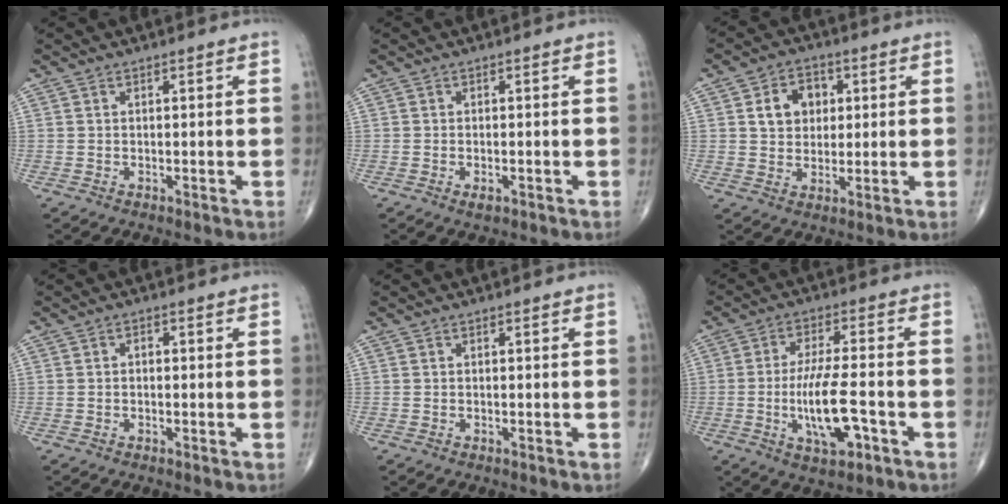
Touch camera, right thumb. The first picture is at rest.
{"total": 1.3, "force": [-0.6, 0.6, 1.1], "torque": [-0.017, 0.001, -0.008]}
{"total": 9.1, "force": [2.4, 7.1, 5.2], "torque": [-0.050, -0.002, 0.039]}
{"total": 0.7, "force": [0.0, 0.5, 0.5], "torque": [-0.003, 0.000, -0.003]}
{"total": 0.0}
{"total": 10.9, "force": [-3.1, 3.4, 9.9], "torque": [-0.184, 0.010, -0.051]}